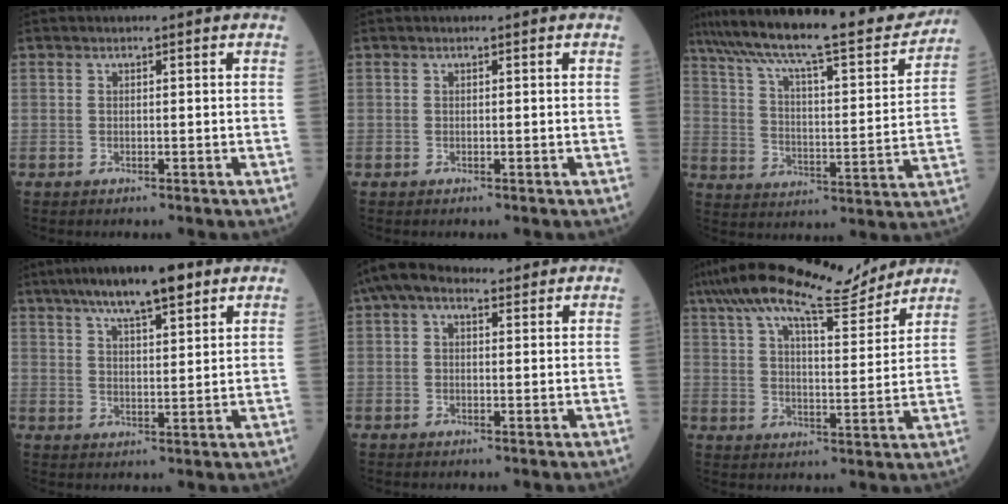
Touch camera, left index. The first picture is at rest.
{"total": 0.0}
{"total": 26.4, "force": [22.5, 3.5, 13.4], "torque": [-0.231, -0.012, 0.322]}
{"total": 10.3, "force": [7.0, 2.1, 7.2], "torque": [-0.123, 0.022, 0.114]}
{"total": 5.4, "force": [3.3, 2.8, 3.3], "torque": [-0.072, 0.041, 0.057]}
{"total": 16.7, "force": [14.3, 2.8, 8.2], "torque": [-0.154, 0.024, 0.222]}